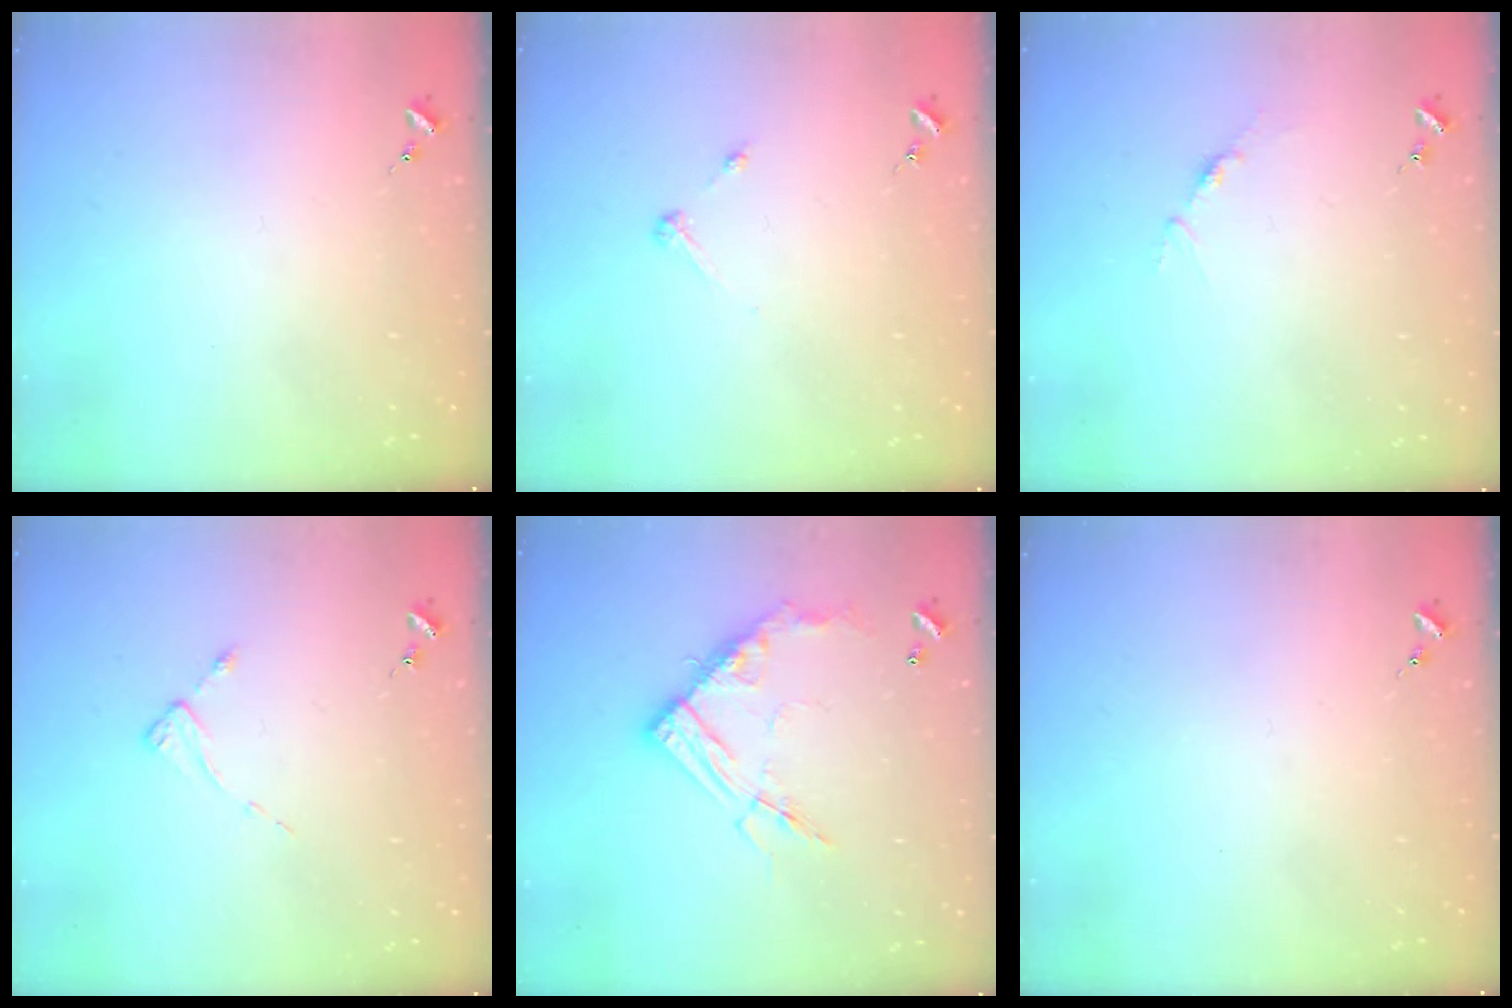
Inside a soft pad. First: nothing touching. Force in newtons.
{"total": 3.3, "press": 3.2, "slide": 0.4}
{"total": 3.4, "press": 3.4, "slide": 0.4}
{"total": 2.1, "press": 2.0, "slide": 0.4}
{"total": 16.0, "press": 15.9, "slide": 1.5}
{"total": 0.0}